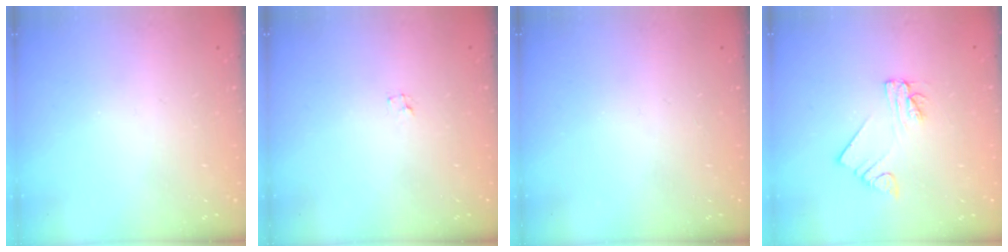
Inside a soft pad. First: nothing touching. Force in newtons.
{"total": 1.2, "press": 1.2, "slide": 0.1}
{"total": 0.0}
{"total": 2.2, "press": 2.2, "slide": 0.1}